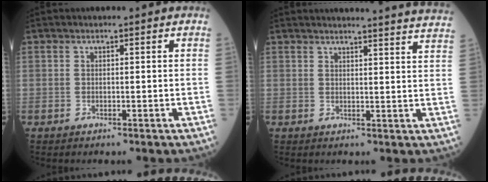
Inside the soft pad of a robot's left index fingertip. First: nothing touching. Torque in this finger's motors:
{"motor_torque": [0.42, -1.31, 0.14, 0.02]}